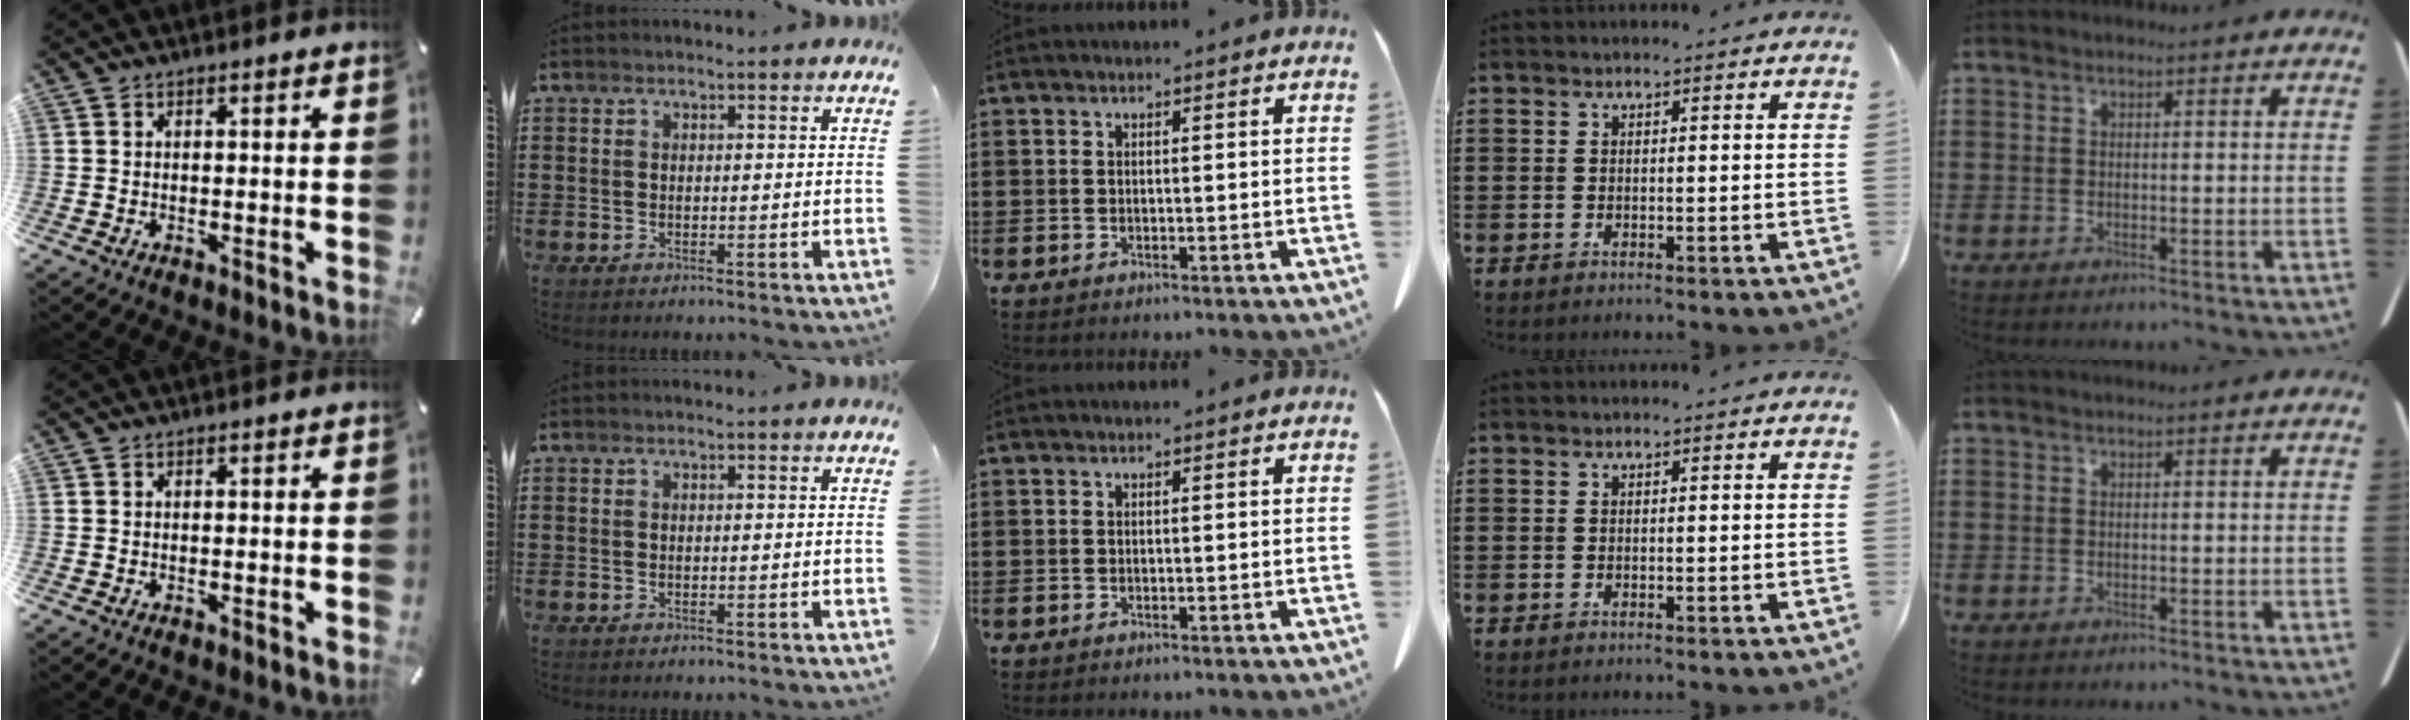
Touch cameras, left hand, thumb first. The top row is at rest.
{}